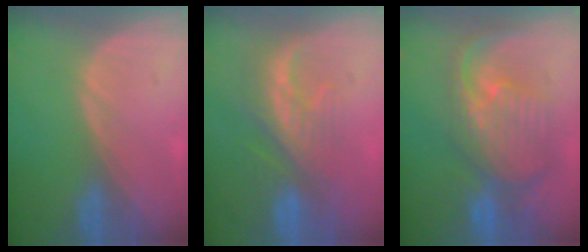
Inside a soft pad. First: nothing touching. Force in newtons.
{"total": 8.0, "press": 7.4, "slide": 3.1}
{"total": 10.5, "press": 9.4, "slide": 4.7}